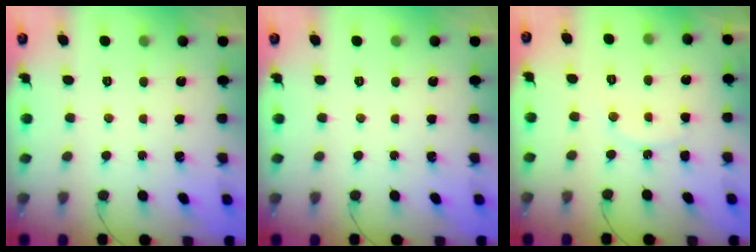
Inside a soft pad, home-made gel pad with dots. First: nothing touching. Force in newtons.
{"total": 0.0}
{"total": 8.6, "press": 8.6, "slide": 0.2}